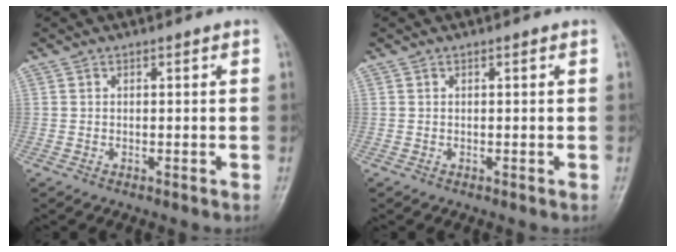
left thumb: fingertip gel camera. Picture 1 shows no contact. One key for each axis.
{"total": 0.0}